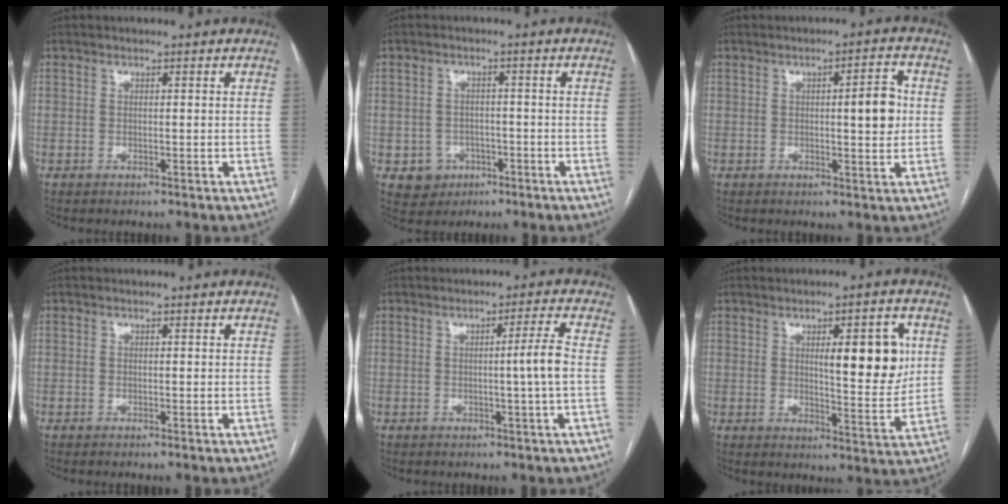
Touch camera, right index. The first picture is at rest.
{"total": 4.3, "force": [-1.8, 3.9, 0.7], "torque": [-0.003, 0.011, -0.019]}
{"total": 5.6, "force": [0.4, 1.2, 5.4], "torque": [-0.073, 0.007, 0.004]}
{"total": 0.0}
{"total": 4.1, "force": [-0.4, -1.3, 3.8], "torque": [-0.058, 0.000, -0.006]}
{"total": 10.1, "force": [2.5, 2.4, 9.5], "torque": [-0.128, -0.001, 0.038]}